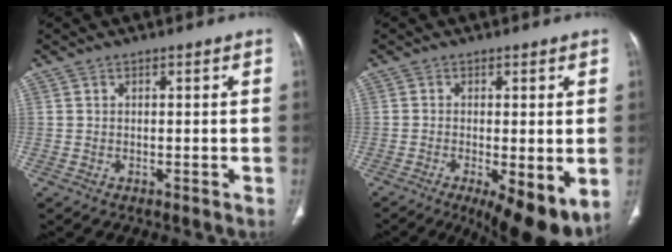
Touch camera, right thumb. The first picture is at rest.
{"total": 11.5, "force": [-3.8, 3.9, 10.2], "torque": [-0.154, -0.021, -0.053]}